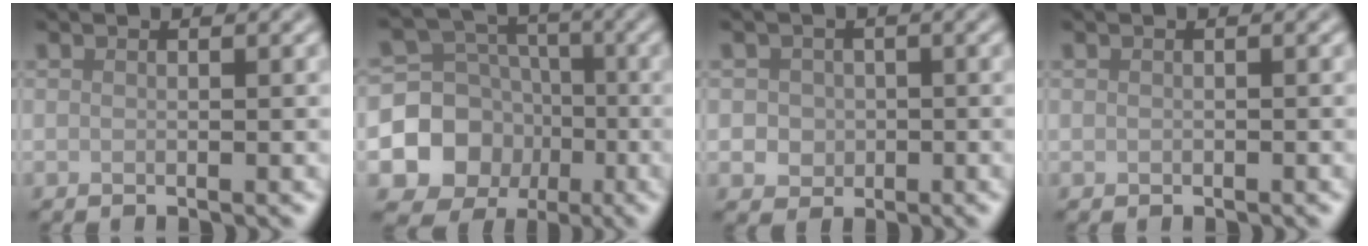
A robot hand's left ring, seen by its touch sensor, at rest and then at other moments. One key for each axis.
{"total": 7.4, "fx": -2.4, "fy": 6.7, "fz": 2.3, "tx": -0.037, "ty": -0.009, "tz": -0.050}
{"total": 2.3, "fx": 0.0, "fy": 2.2, "fz": 0.8, "tx": 0.003, "ty": 0.001, "tz": -0.008}
{"total": 0.0}